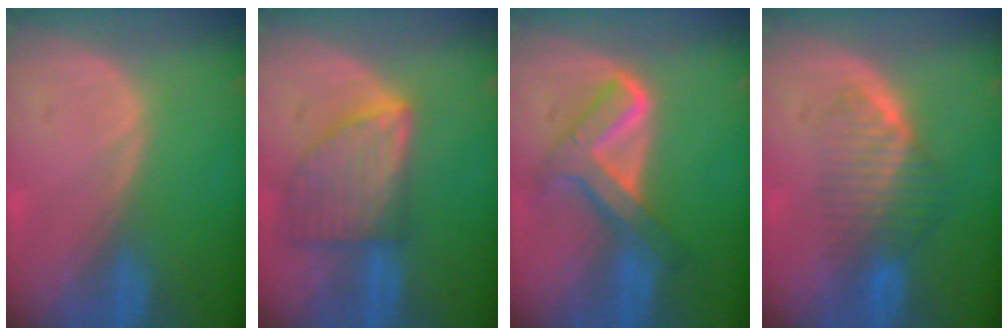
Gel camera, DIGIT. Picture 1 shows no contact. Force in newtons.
{"total": 8.1, "press": 7.4, "slide": 3.4}
{"total": 7.2, "press": 7.2, "slide": 0.3}
{"total": 6.6, "press": 6.0, "slide": 2.8}